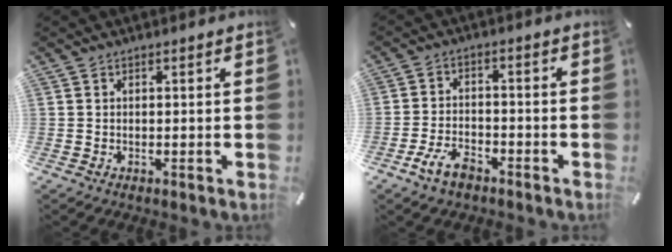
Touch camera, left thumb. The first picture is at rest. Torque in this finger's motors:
{"motor_torque": [-0.40, 0.67, 0.27, 0.22, 0.02]}